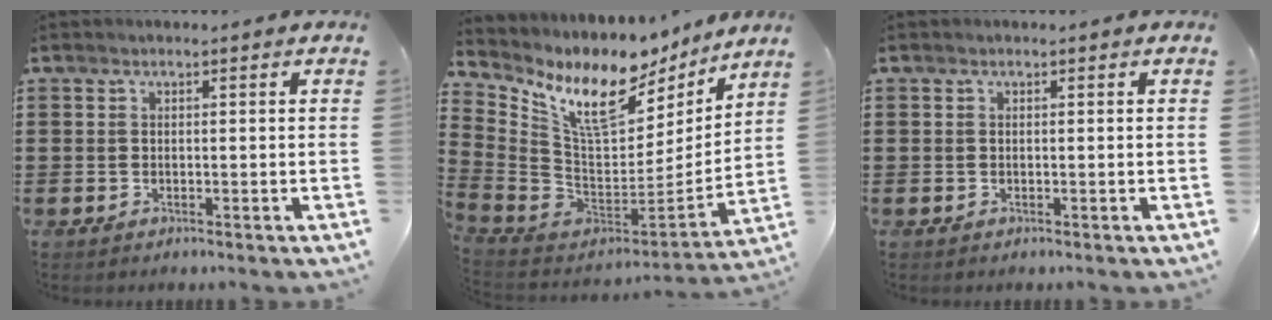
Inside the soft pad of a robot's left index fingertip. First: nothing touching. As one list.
[{"total": 12.3, "force": [7.2, 5.5, 8.2], "torque": [-0.172, -0.047, 0.124]}, {"total": 0.0}]